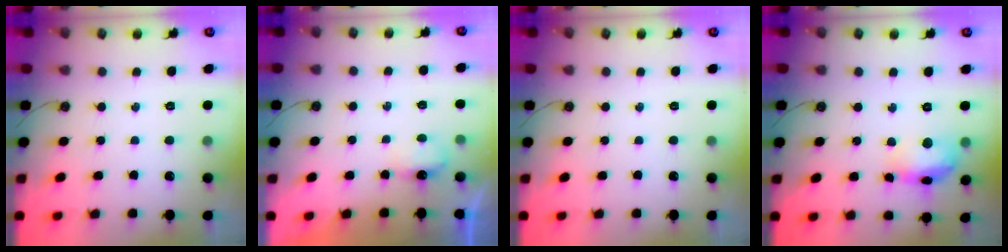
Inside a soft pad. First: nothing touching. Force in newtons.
{"total": 3.5, "press": 3.4, "slide": 0.7}
{"total": 0.0}
{"total": 13.8, "press": 13.8, "slide": 1.0}